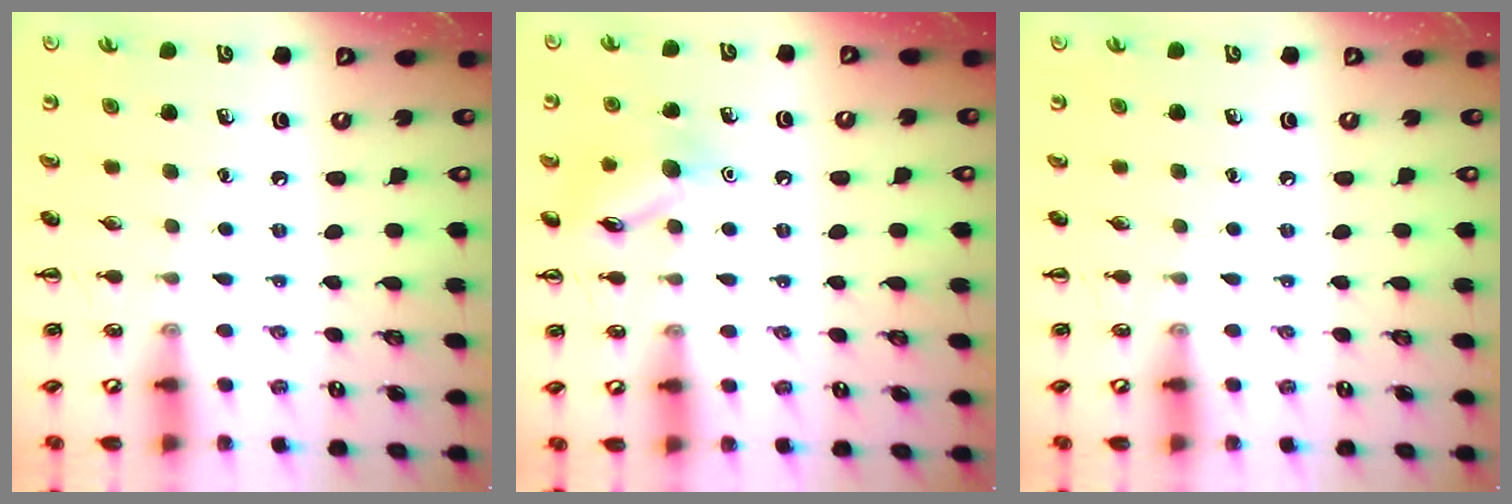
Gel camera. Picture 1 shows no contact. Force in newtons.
{"total": 10.6, "press": 10.6, "slide": 0.4}
{"total": 0.0}